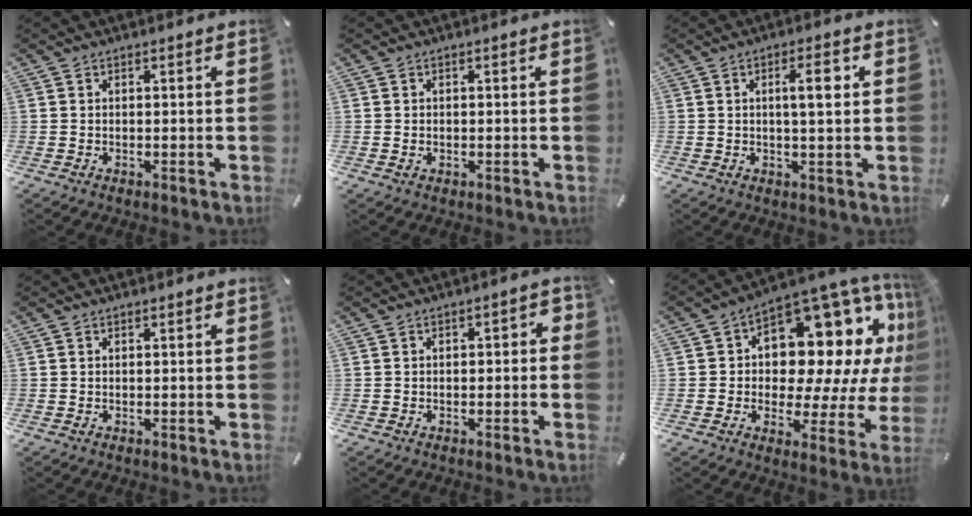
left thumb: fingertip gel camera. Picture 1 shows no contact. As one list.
[{"total": 0.9, "force": [-0.1, 0.8, 0.5], "torque": [-0.010, 0.003, -0.003]}, {"total": 6.6, "force": [1.5, 1.6, 6.3], "torque": [-0.100, -0.002, 0.016]}, {"total": 0.0}, {"total": 2.4, "force": [-1.4, 1.3, 1.5], "torque": [-0.026, 0.011, -0.027]}, {"total": 18.4, "force": [6.8, 11.0, 13.0], "torque": [-0.163, -0.068, 0.114]}]